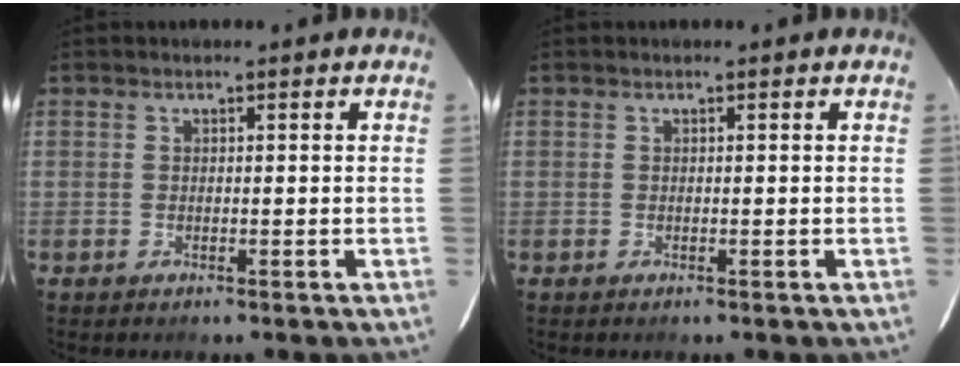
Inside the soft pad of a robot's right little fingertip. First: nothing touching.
{"total": 0.0}